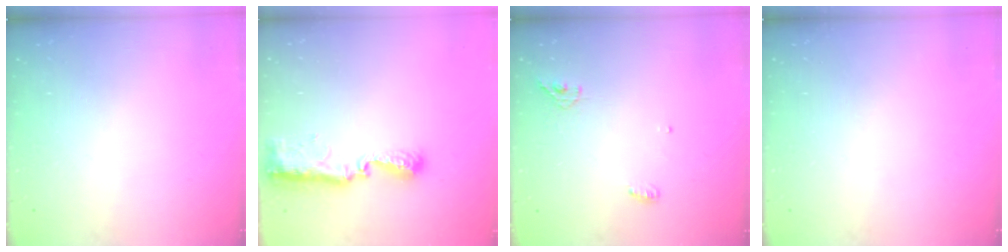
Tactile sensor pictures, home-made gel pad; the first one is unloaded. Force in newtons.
{"total": 8.6, "press": 8.6, "slide": 0.5}
{"total": 5.1, "press": 5.0, "slide": 1.1}
{"total": 0.0}